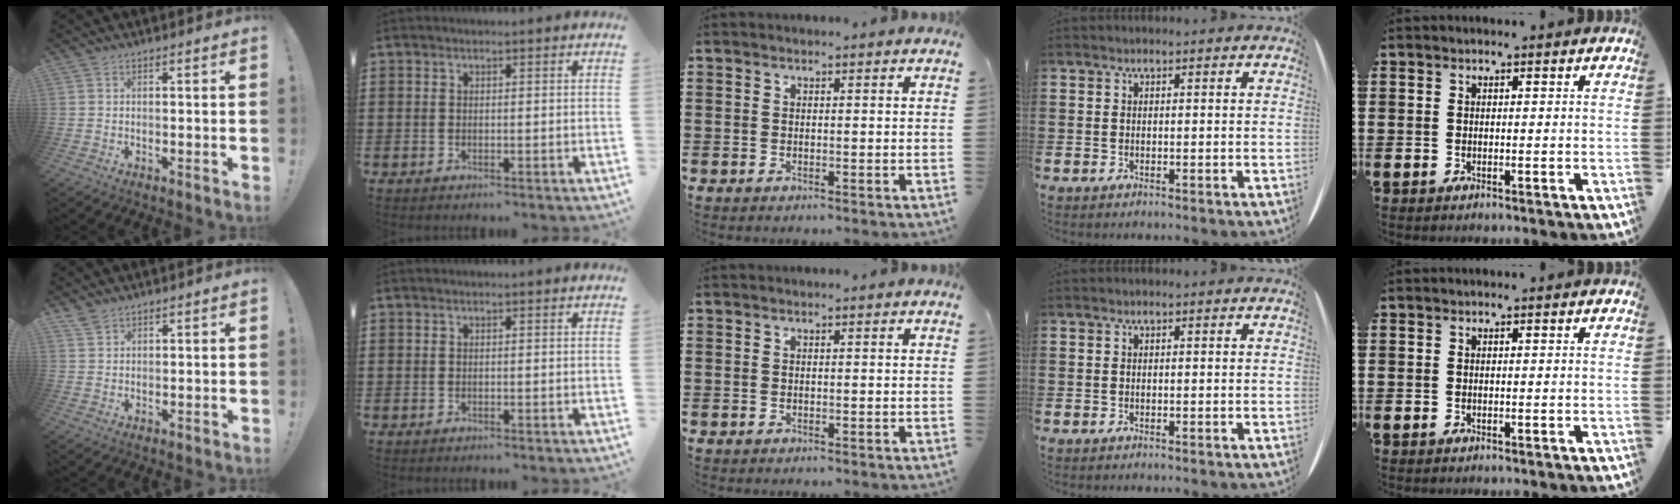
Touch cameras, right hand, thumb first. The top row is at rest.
{"thumb": {"total": 2.5, "force": [2.2, 0.7, 0.9], "torque": [-0.013, -0.012, 0.042]}}